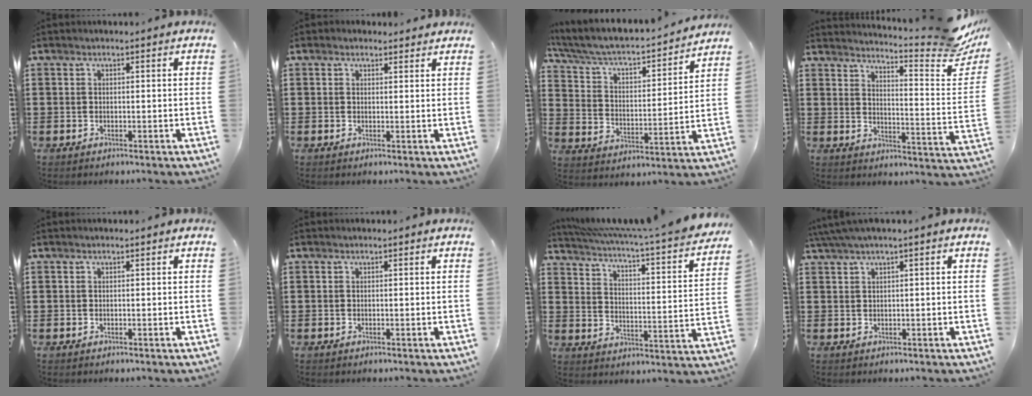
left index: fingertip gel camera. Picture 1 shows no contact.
{"total": 1.5, "force": [1.3, 0.8, 0.2], "torque": [0.000, 0.002, 0.023]}
{"total": 4.0, "force": [3.4, 1.0, 1.9], "torque": [-0.056, -0.035, 0.046]}
{"total": 6.1, "force": [5.0, 0.3, 3.5], "torque": [-0.056, -0.052, 0.076]}
{"total": 0.0}
{"total": 0.0}
{"total": 3.5, "force": [2.8, -0.7, 2.0], "torque": [-0.055, -0.040, 0.036]}
{"total": 1.9, "force": [0.9, 0.0, 1.7], "torque": [-0.040, -0.004, 0.014]}